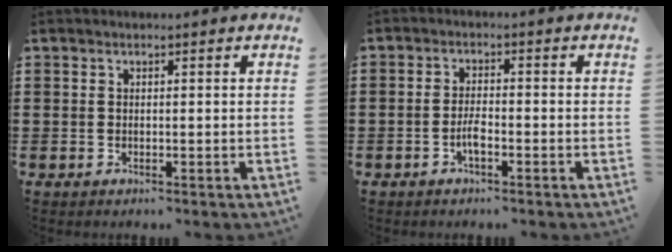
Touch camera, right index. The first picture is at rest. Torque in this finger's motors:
{"motor_torque": [2.14, -0.01, 0.48, -0.01]}